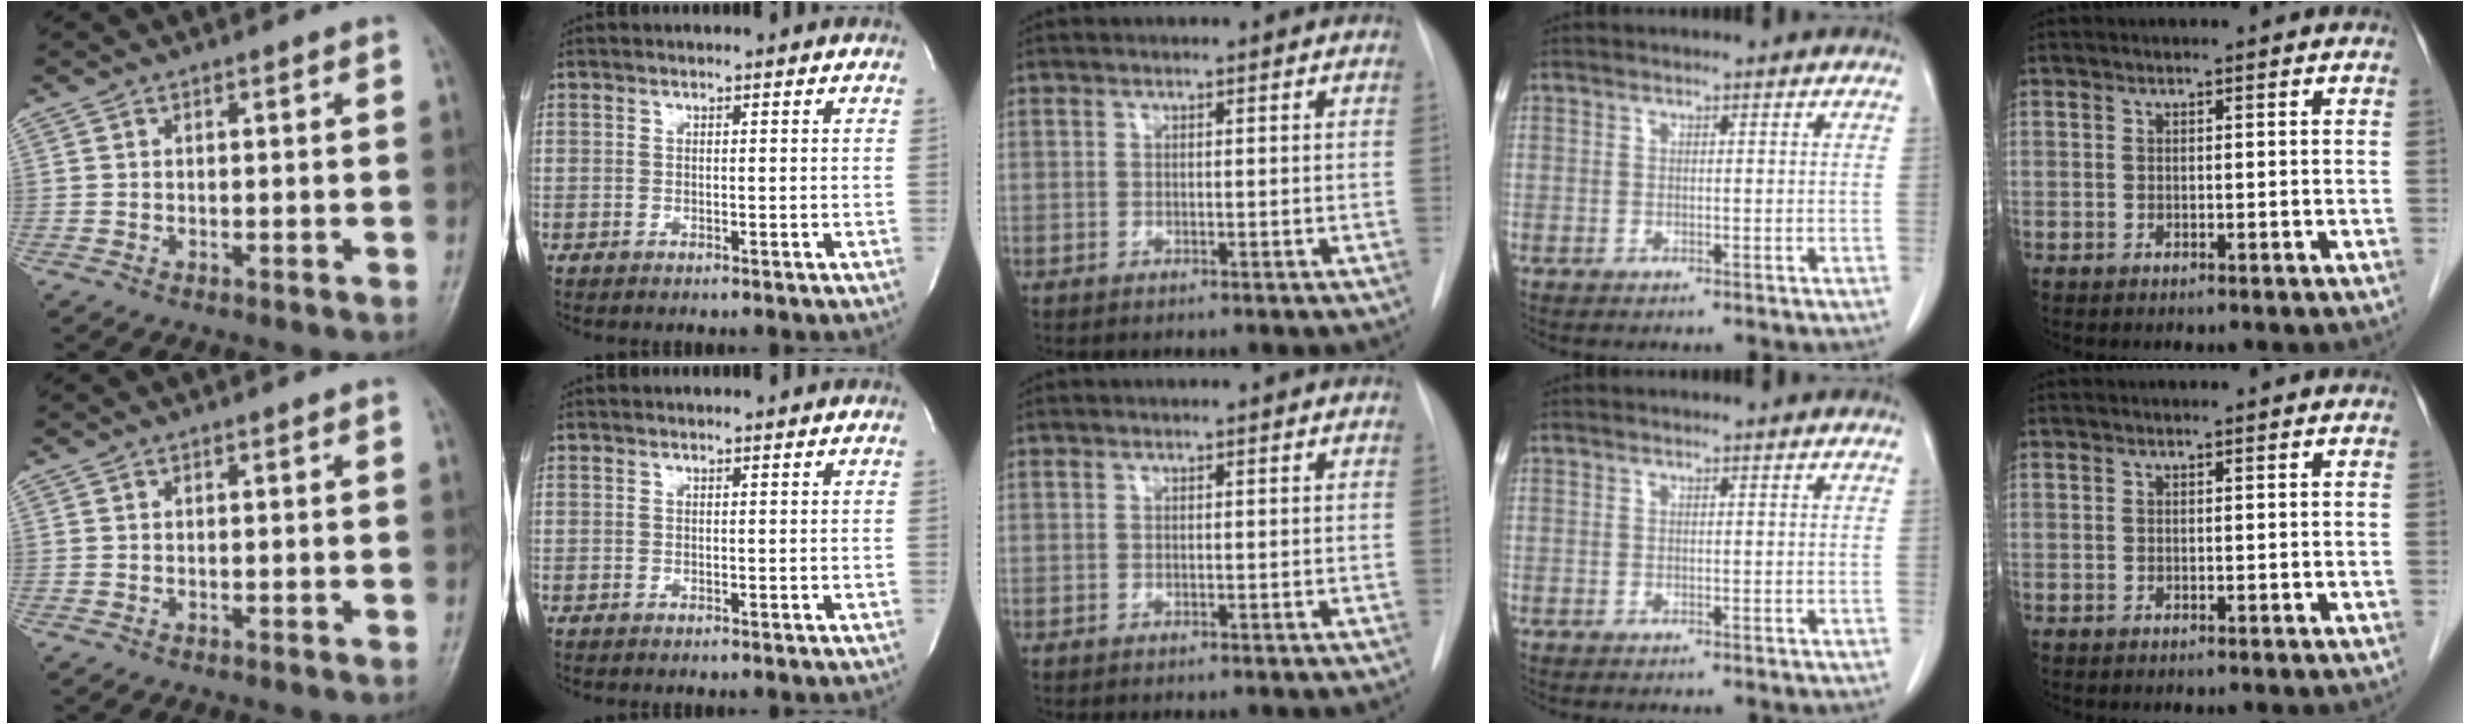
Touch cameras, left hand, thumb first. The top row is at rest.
{}